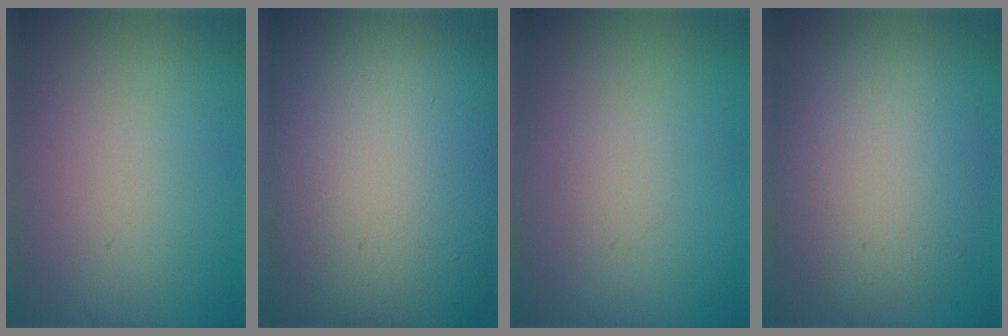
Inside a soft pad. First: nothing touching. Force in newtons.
{"total": 21.9, "press": 21.9, "slide": 1.3}
{"total": 0.5, "press": 0.5, "slide": 0.1}
{"total": 7.2, "press": 7.1, "slide": 0.5}